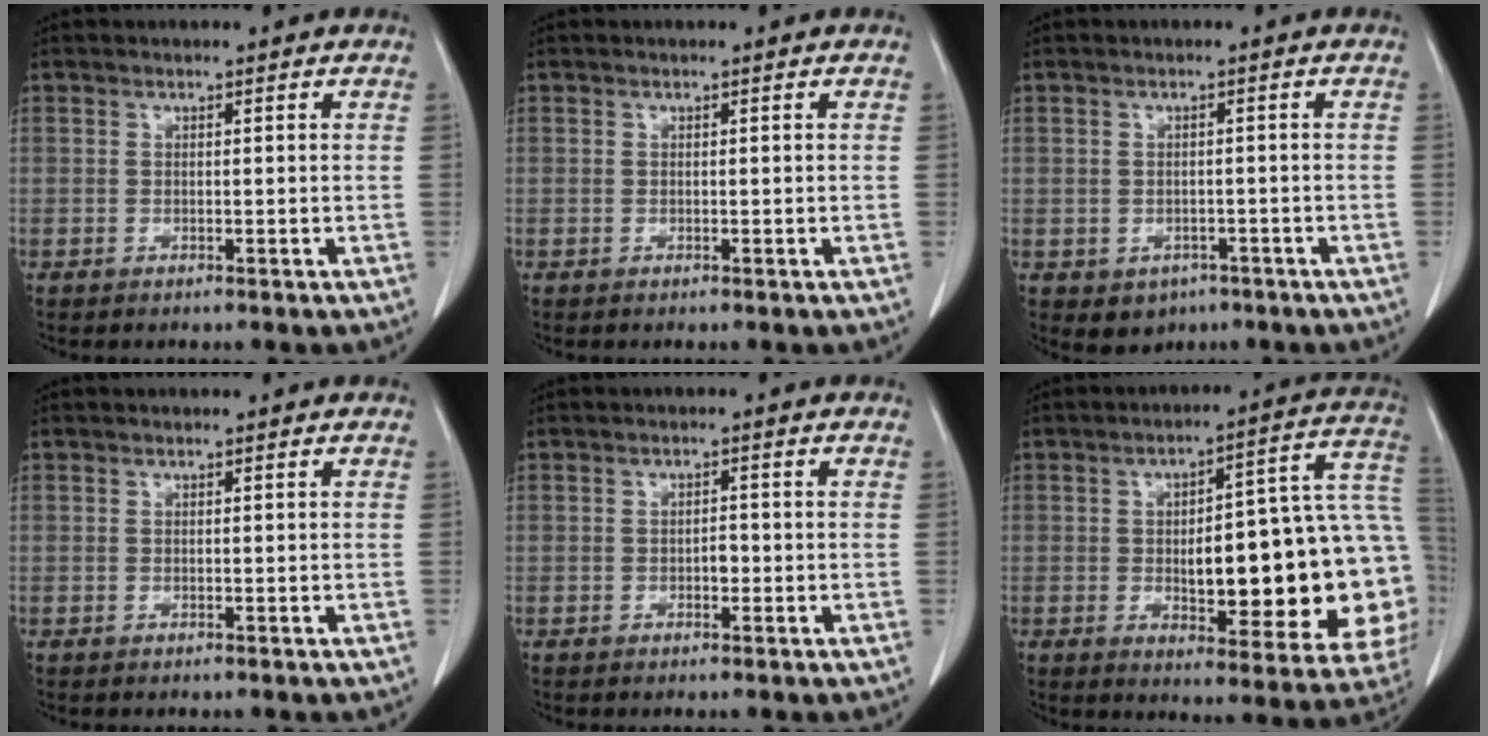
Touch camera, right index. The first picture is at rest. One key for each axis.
{"total": 0.0}
{"total": 3.6, "fx": -1.7, "fy": 2.9, "fz": 1.1, "tx": -0.009, "ty": 0.005, "tz": -0.014}
{"total": 0.0}
{"total": 1.5, "fx": -0.4, "fy": 0.8, "fz": 1.2, "tx": -0.017, "ty": 0.005, "tz": -0.007}
{"total": 24.8, "fx": -2.2, "fy": 6.4, "fz": 23.8, "tx": -0.232, "ty": 0.032, "tz": -0.013}